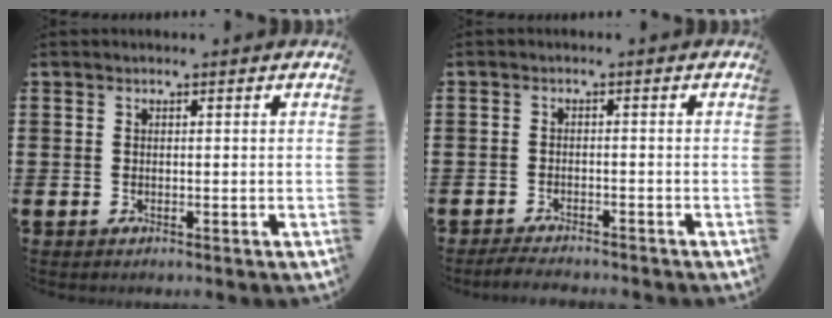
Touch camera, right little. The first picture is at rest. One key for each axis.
{"total": 1.7, "fx": -1.7, "fy": 0.1, "fz": 0.4, "tx": -0.008, "ty": 0.004, "tz": -0.034}